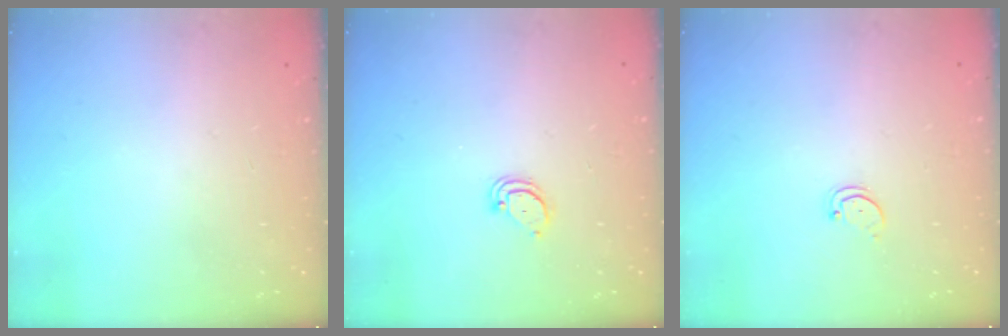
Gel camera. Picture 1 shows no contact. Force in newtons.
{"total": 2.6, "press": 2.6, "slide": 0.2}
{"total": 1.6, "press": 1.6, "slide": 0.4}